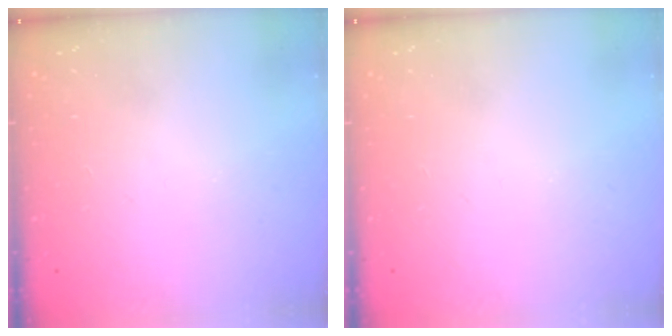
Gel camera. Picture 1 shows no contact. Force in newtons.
{"total": 0.0}